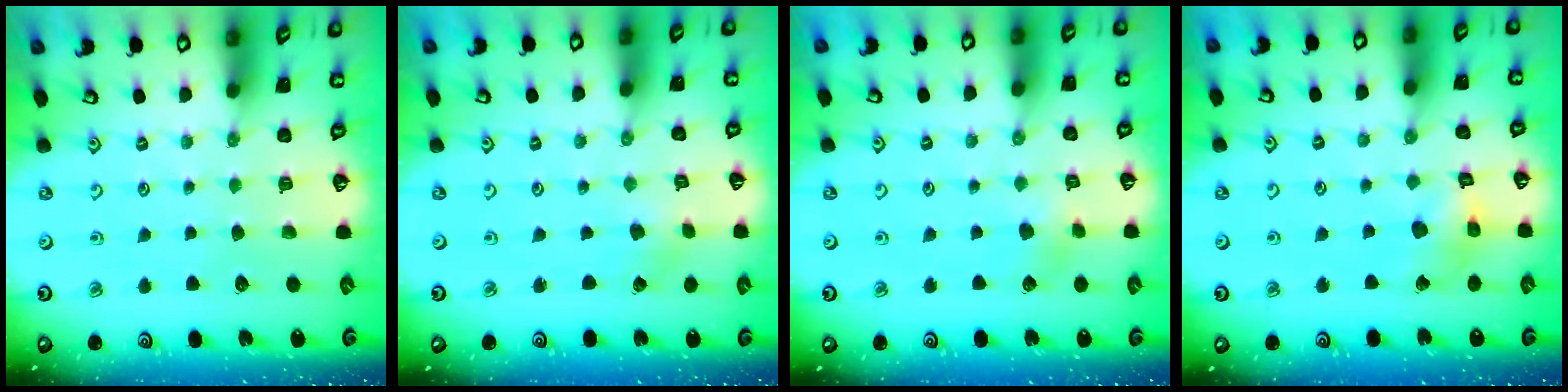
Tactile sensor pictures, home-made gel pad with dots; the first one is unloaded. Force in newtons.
{"total": 0.0}
{"total": 4.6, "press": 4.6, "slide": 0.4}
{"total": 8.3, "press": 8.2, "slide": 0.8}